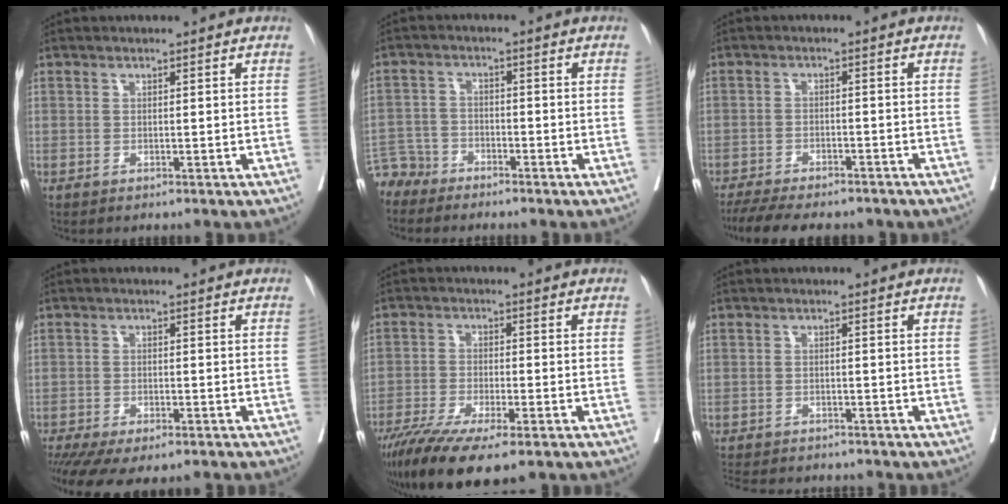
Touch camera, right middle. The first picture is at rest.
{"total": 4.3, "force": [-3.9, 1.7, -0.6], "torque": [0.015, -0.003, -0.081]}
{"total": 15.0, "force": [-12.5, 4.3, 7.0], "torque": [-0.139, -0.014, -0.171]}
{"total": 12.2, "force": [-9.8, 3.4, 6.4], "torque": [-0.117, -0.015, -0.142]}
{"total": 13.6, "force": [-9.8, 2.3, 9.2], "torque": [-0.160, -0.033, -0.162]}
{"total": 11.0, "force": [-10.0, 2.8, 3.8], "torque": [-0.074, -0.008, -0.134]}